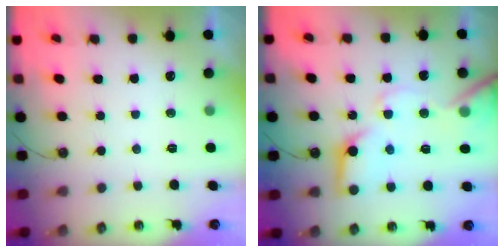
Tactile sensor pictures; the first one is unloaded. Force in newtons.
{"total": 16.8, "press": 16.7, "slide": 2.1}